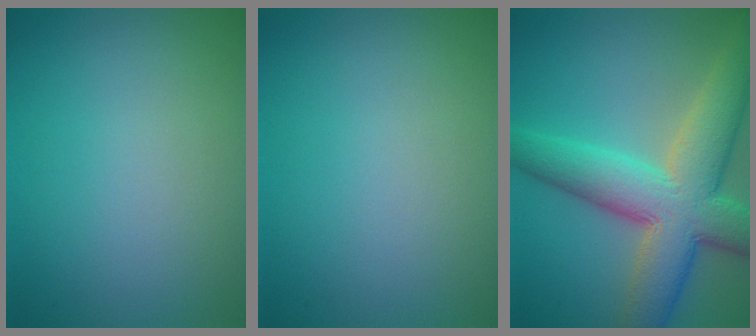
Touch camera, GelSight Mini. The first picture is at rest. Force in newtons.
{"total": 0.0}
{"total": 9.9, "press": 9.9, "slide": 0.6}